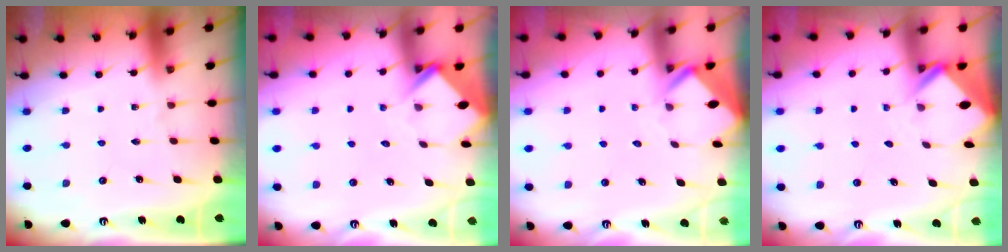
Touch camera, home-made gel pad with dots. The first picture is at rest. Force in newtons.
{"total": 3.6, "press": 3.6, "slide": 0.2}
{"total": 2.6, "press": 2.6, "slide": 0.1}
{"total": 2.6, "press": 2.6, "slide": 0.2}